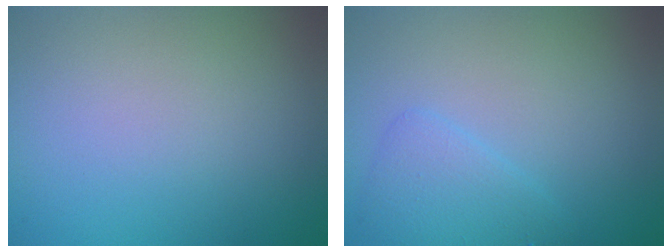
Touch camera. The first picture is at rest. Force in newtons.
{"total": 2.1, "press": 2.1, "slide": 0.1}